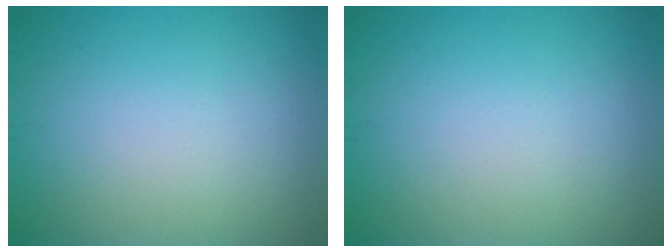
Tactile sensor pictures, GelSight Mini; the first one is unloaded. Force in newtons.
{"total": 0.0}